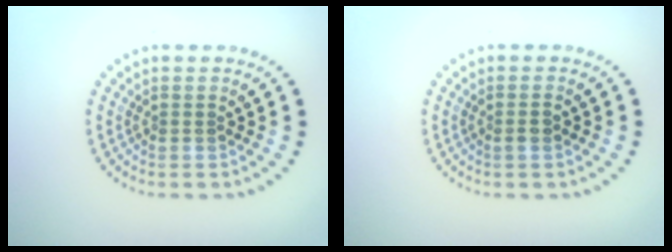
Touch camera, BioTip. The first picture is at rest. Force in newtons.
{"total": 0.9, "press": 0.8, "slide": 0.4}